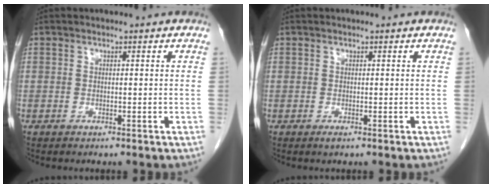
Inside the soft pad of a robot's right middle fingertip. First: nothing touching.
{"total": 0.5, "force": [-0.3, 0.2, 0.4], "torque": [-0.004, -0.001, -0.005]}